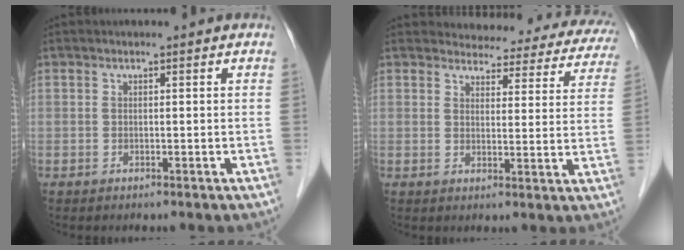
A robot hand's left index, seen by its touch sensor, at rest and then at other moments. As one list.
[{"total": 17.1, "force": [15.8, 5.4, 3.7], "torque": [-0.014, -0.028, 0.155]}]